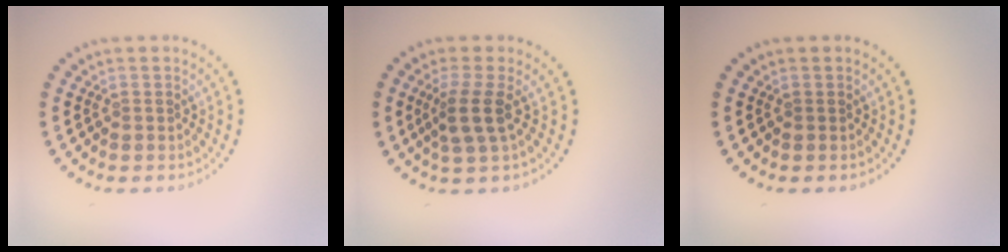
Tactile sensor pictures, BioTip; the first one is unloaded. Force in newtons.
{"total": 2.6, "press": 2.1, "slide": 1.6}
{"total": 0.0}